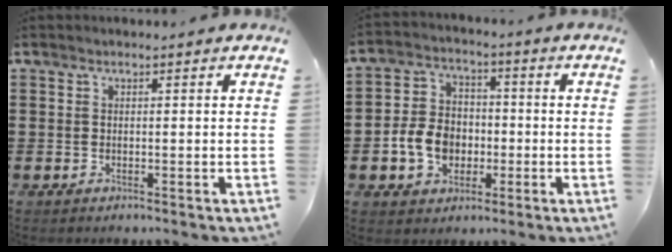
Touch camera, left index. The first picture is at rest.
{"total": 7.6, "force": [-2.0, 6.0, 4.1], "torque": [-0.094, 0.009, -0.041]}